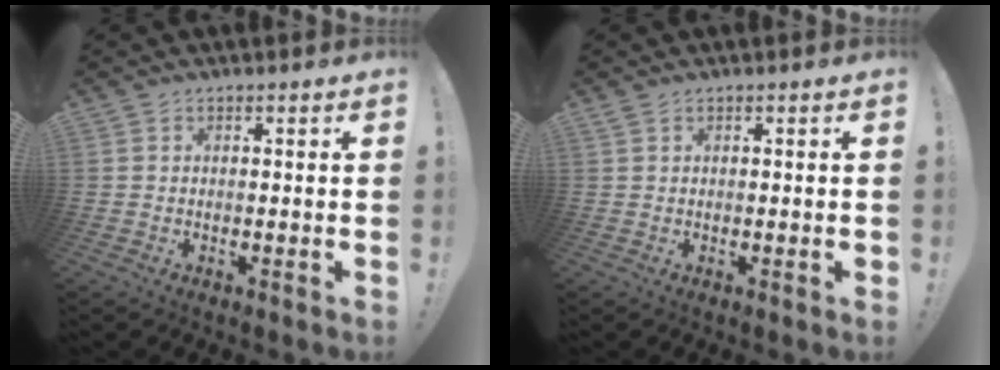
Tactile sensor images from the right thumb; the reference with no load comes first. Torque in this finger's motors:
{"motor_torque": [0.03, 0.04, 0.15, 0.17, 0.24]}